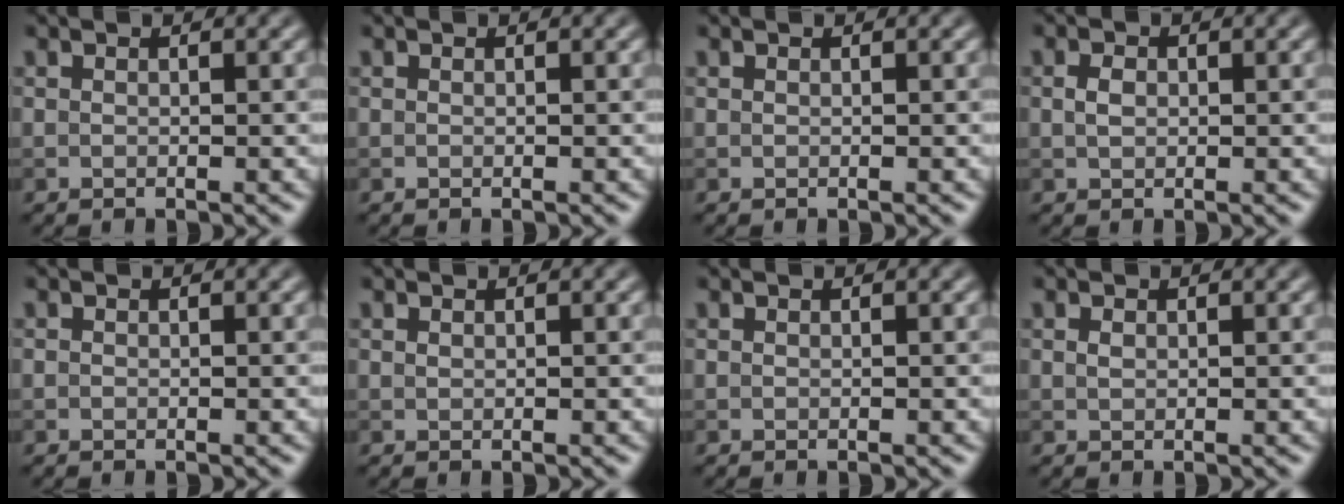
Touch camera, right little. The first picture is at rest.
{"total": 0.0}
{"total": 0.0}
{"total": 1.2, "force": [0.1, 0.9, 0.8], "torque": [-0.018, 0.002, 0.001]}
{"total": 0.0}
{"total": 0.0}
{"total": 0.0}
{"total": 0.5, "force": [0.2, 0.4, 0.4], "torque": [-0.008, 0.001, 0.003]}